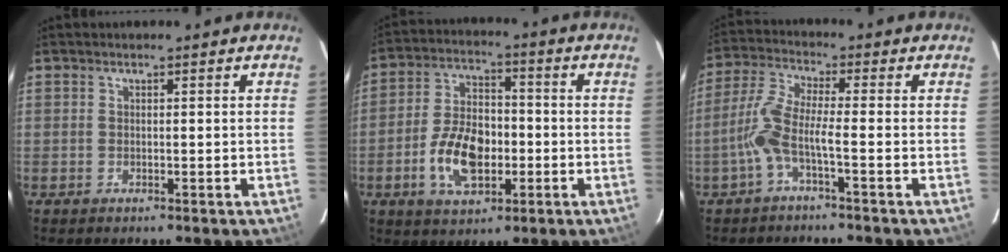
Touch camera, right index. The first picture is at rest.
{"total": 12.0, "force": [-3.5, 7.1, 9.1], "torque": [-0.183, 0.010, -0.055]}
{"total": 6.6, "force": [-2.7, 0.4, 6.0], "torque": [-0.144, 0.007, -0.053]}